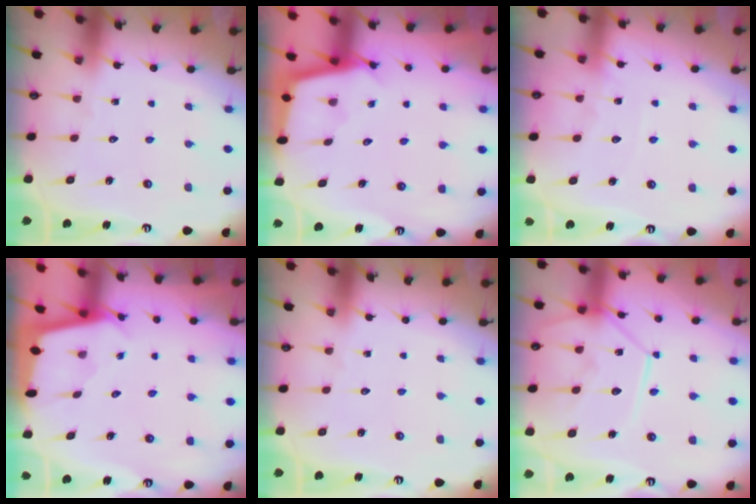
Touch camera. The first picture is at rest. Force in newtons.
{"total": 2.3, "press": 2.3, "slide": 0.2}
{"total": 7.3, "press": 7.3, "slide": 0.6}
{"total": 1.9, "press": 1.9, "slide": 0.1}
{"total": 0.0}
{"total": 12.9, "press": 12.9, "slide": 1.2}